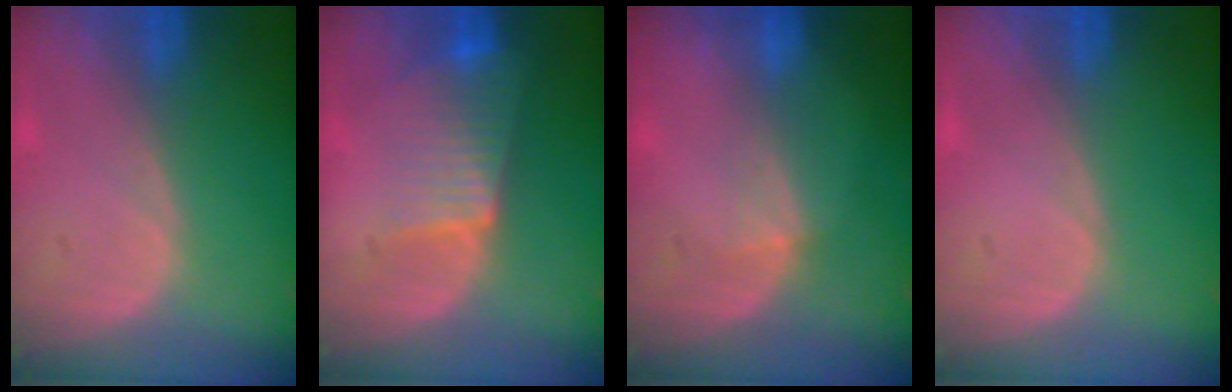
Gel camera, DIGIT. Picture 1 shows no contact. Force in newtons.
{"total": 6.6, "press": 6.2, "slide": 2.3}
{"total": 2.4, "press": 2.1, "slide": 1.2}
{"total": 0.0}